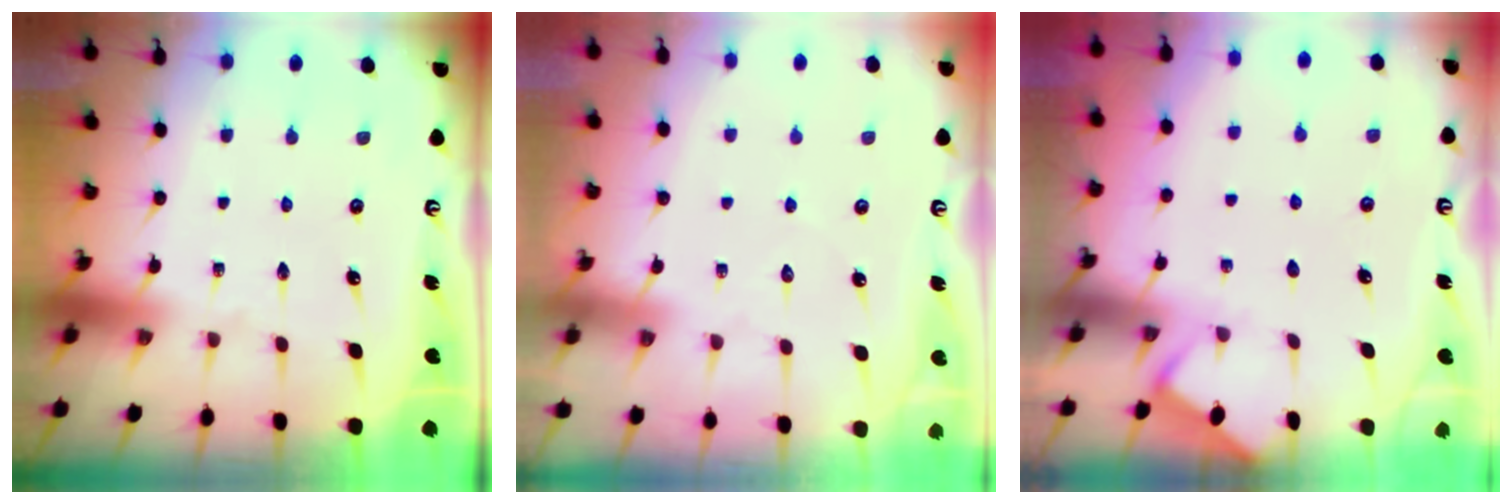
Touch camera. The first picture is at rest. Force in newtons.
{"total": 4.2, "press": 4.1, "slide": 0.5}
{"total": 2.8, "press": 2.8, "slide": 0.3}